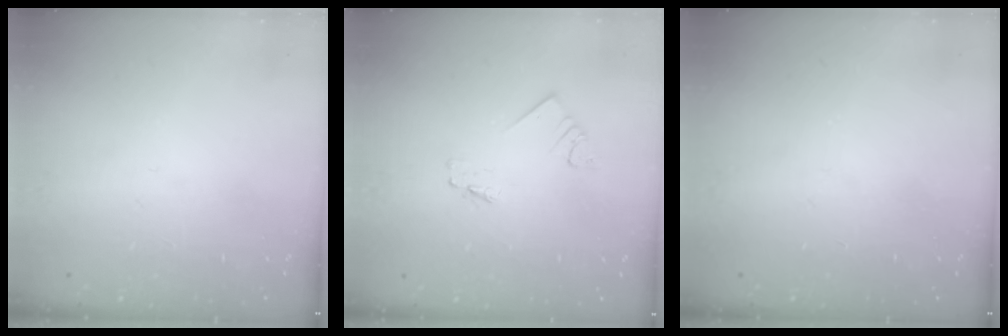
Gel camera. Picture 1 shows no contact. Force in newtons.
{"total": 1.2, "press": 1.2, "slide": 0.1}
{"total": 0.0}